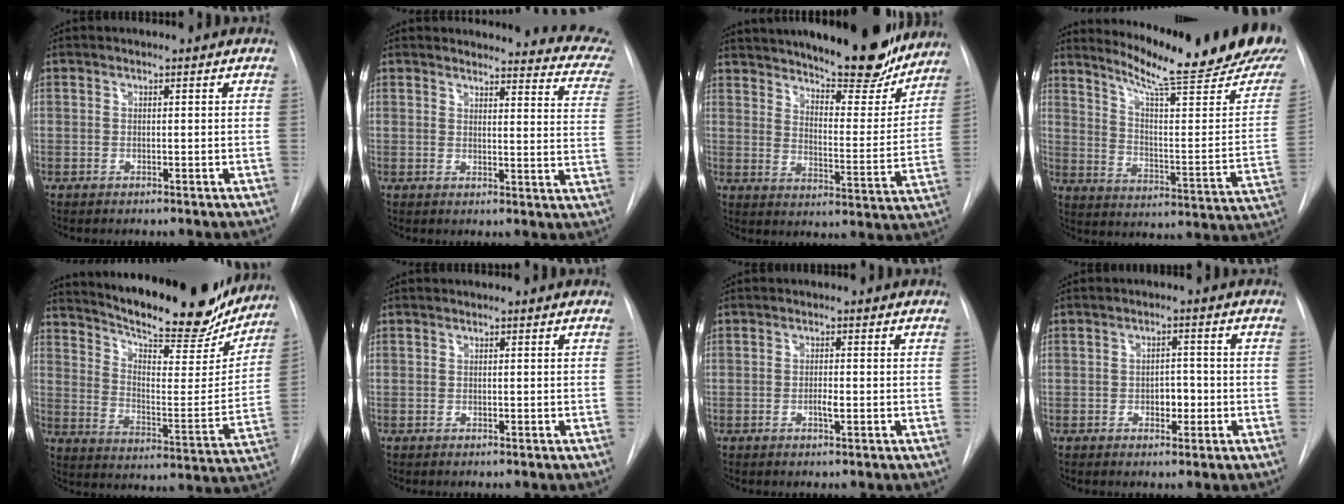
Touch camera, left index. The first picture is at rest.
{"total": 16.7, "force": [16.3, 2.3, 3.1], "torque": [-0.008, -0.094, 0.149]}
{"total": 20.7, "force": [18.0, 4.1, 9.4], "torque": [-0.134, -0.022, 0.245]}
{"total": 23.4, "force": [19.9, 0.4, 12.3], "torque": [-0.182, -0.089, 0.264]}
{"total": 24.8, "force": [21.7, 5.4, 10.8], "torque": [-0.170, -0.038, 0.296]}
{"total": 0.0}
{"total": 1.4, "force": [-0.4, 0.3, 1.3], "torque": [-0.024, 0.001, -0.009]}
{"total": 2.9, "force": [-0.8, 1.7, 2.1], "torque": [-0.023, 0.006, -0.009]}